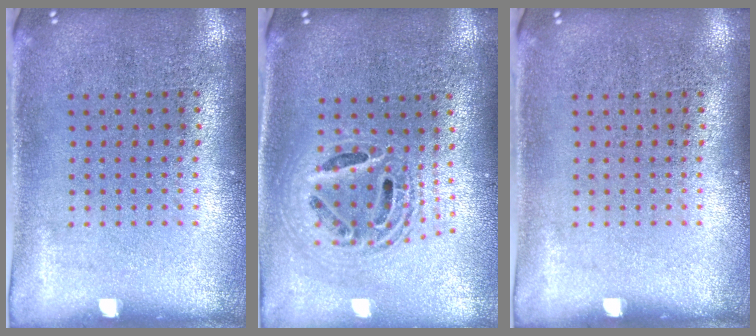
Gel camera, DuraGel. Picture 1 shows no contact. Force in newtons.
{"total": 2.0, "press": 1.6, "slide": 1.3}
{"total": 0.0}